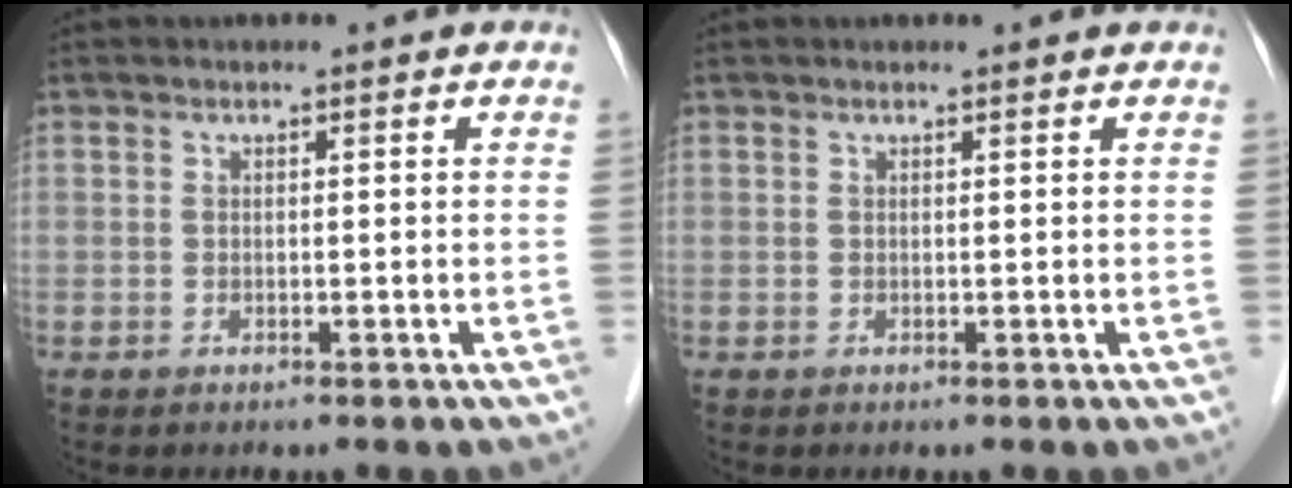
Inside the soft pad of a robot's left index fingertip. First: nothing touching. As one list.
[{"total": 1.3, "force": [1.3, 0.1, 0.2], "torque": [-0.009, 0.008, 0.017]}]